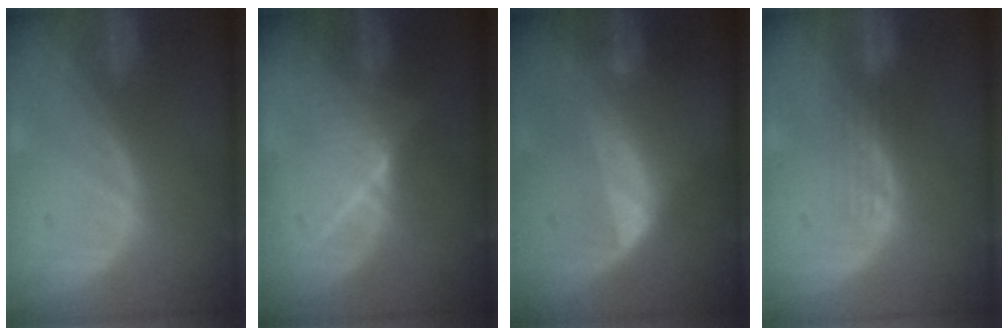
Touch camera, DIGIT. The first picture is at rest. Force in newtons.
{"total": 6.5, "press": 6.3, "slide": 1.5}
{"total": 6.5, "press": 5.8, "slide": 2.9}
{"total": 2.4, "press": 2.3, "slide": 0.4}